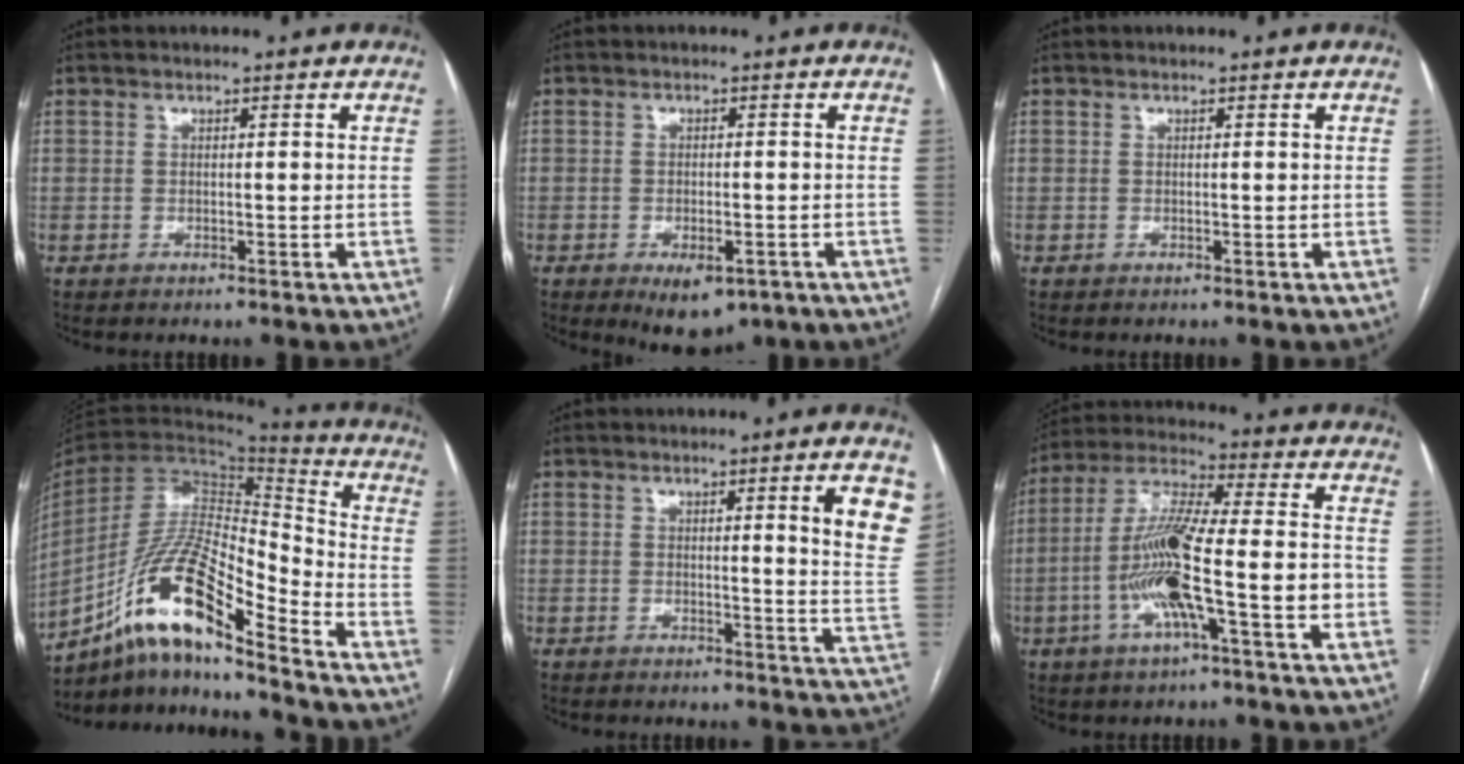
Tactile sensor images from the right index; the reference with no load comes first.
{"total": 6.1, "force": [-3.4, 2.8, 4.2], "torque": [-0.057, -0.006, -0.039]}
{"total": 0.0}
{"total": 17.1, "force": [-11.6, 2.8, 12.2], "torque": [-0.232, 0.012, -0.207]}
{"total": 7.9, "force": [3.4, 0.2, 7.2], "torque": [-0.077, -0.020, 0.032]}
{"total": 14.7, "force": [-4.1, 1.3, 14.1], "torque": [-0.268, 0.009, -0.076]}